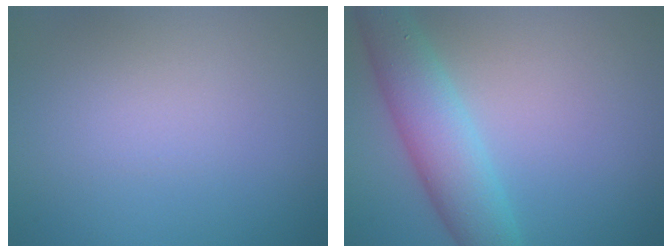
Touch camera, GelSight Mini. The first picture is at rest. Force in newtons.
{"total": 5.3, "press": 5.3, "slide": 0.2}